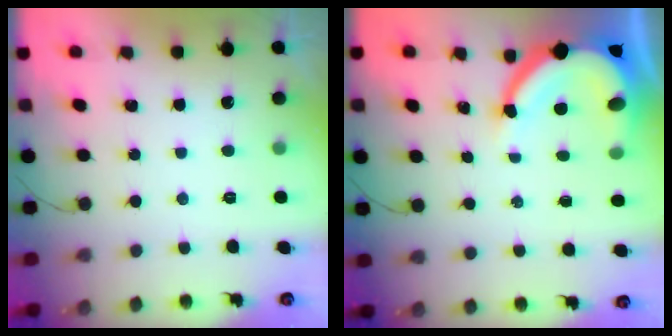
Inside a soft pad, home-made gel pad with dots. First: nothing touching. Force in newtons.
{"total": 10.7, "press": 10.6, "slide": 1.1}